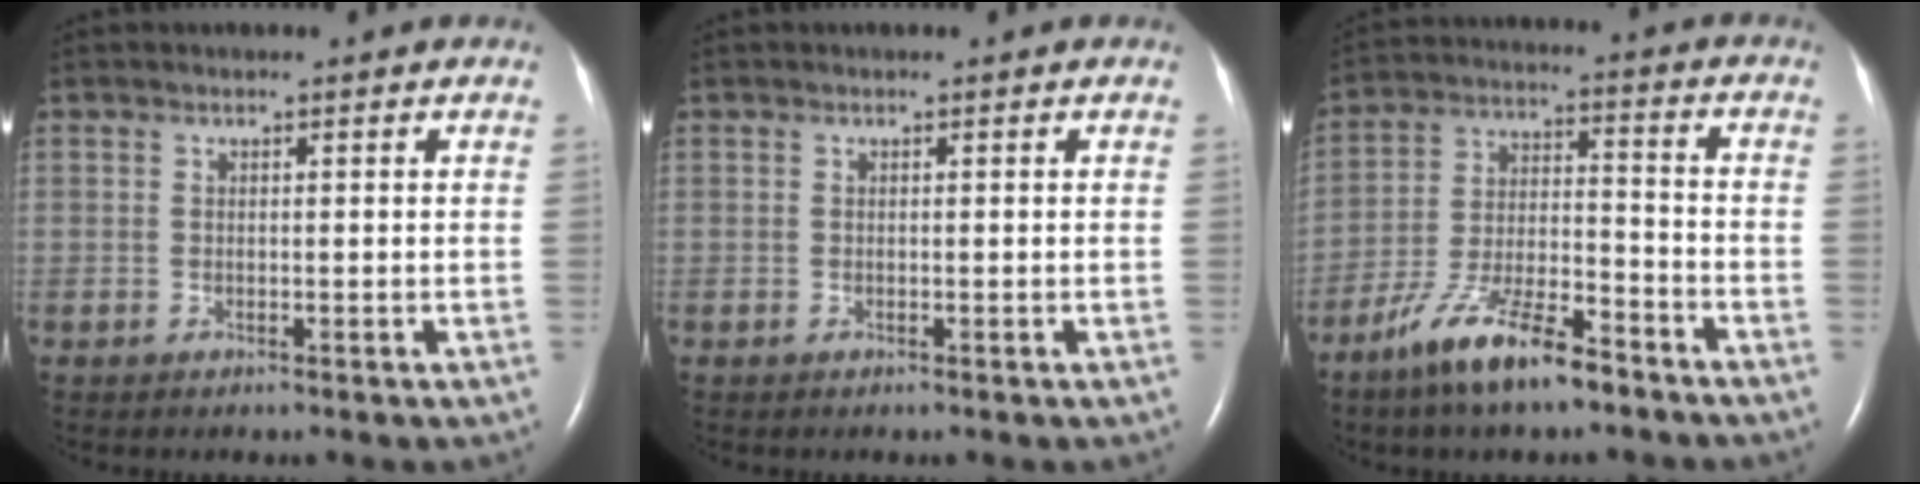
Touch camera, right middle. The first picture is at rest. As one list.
[{"total": 0.0}, {"total": 12.0, "force": [-8.6, 2.7, 7.9], "torque": [-0.158, -0.006, -0.159]}]